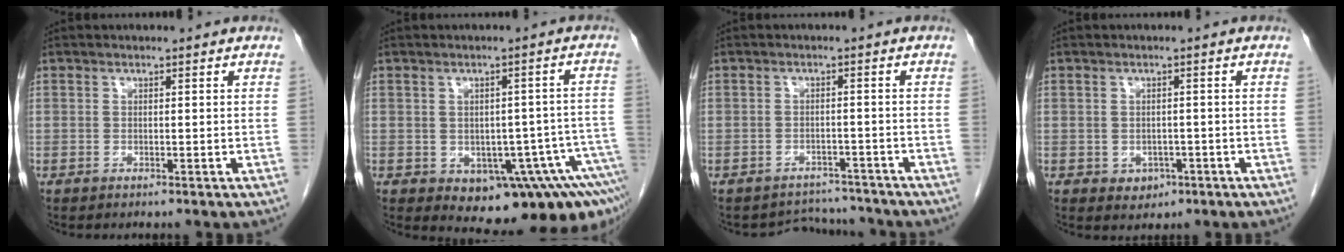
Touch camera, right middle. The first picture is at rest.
{"total": 13.2, "force": [-6.5, 5.4, 10.1], "torque": [-0.074, 0.022, -0.071]}
{"total": 4.8, "force": [-4.5, 1.2, -1.1], "torque": [0.013, 0.016, -0.061]}
{"total": 2.6, "force": [-1.1, 2.0, 1.1], "torque": [-0.010, 0.005, -0.007]}